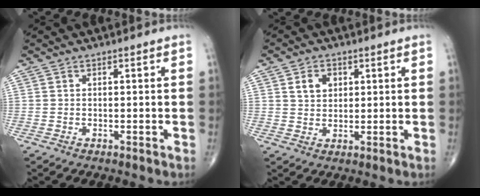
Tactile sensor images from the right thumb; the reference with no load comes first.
{"total": 4.6, "force": [1.6, 3.5, 2.4], "torque": [-0.021, -0.007, 0.027]}